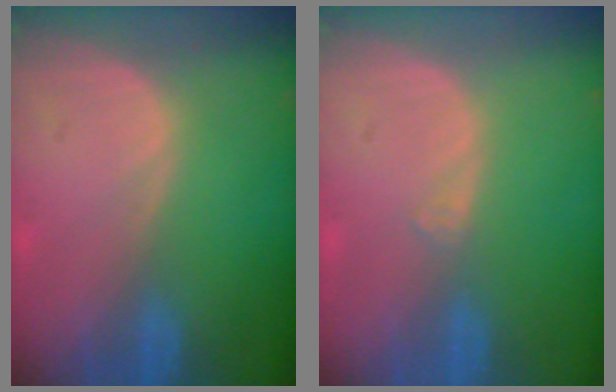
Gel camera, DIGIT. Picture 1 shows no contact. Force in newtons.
{"total": 0.6, "press": 0.5, "slide": 0.2}